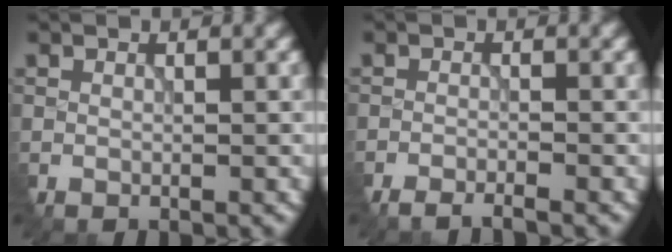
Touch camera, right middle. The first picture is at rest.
{"total": 2.5, "force": [-2.2, -0.1, 1.1], "torque": [-0.024, -0.006, -0.044]}